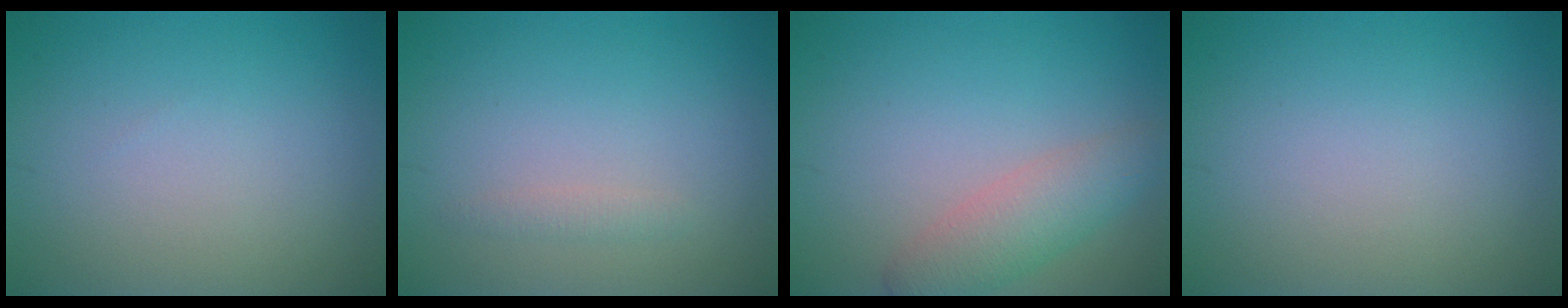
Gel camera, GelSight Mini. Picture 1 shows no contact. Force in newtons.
{"total": 0.8, "press": 0.8, "slide": 0.0}
{"total": 3.5, "press": 3.5, "slide": 0.3}
{"total": 0.0}